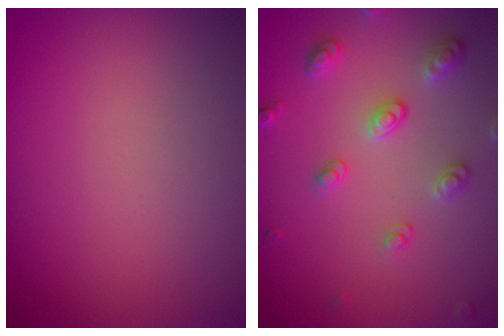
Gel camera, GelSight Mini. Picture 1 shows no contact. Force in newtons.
{"total": 3.0, "press": 2.9, "slide": 0.6}